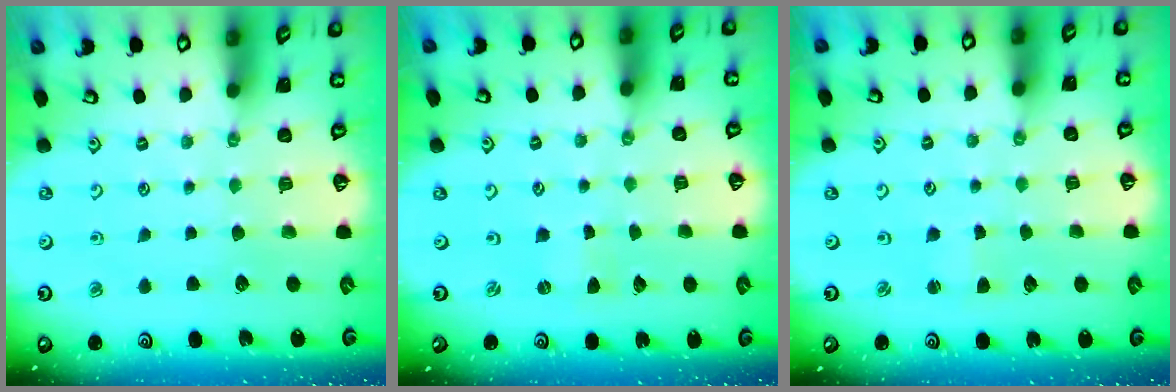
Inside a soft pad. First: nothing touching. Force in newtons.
{"total": 0.0}
{"total": 1.8, "press": 1.8, "slide": 0.3}